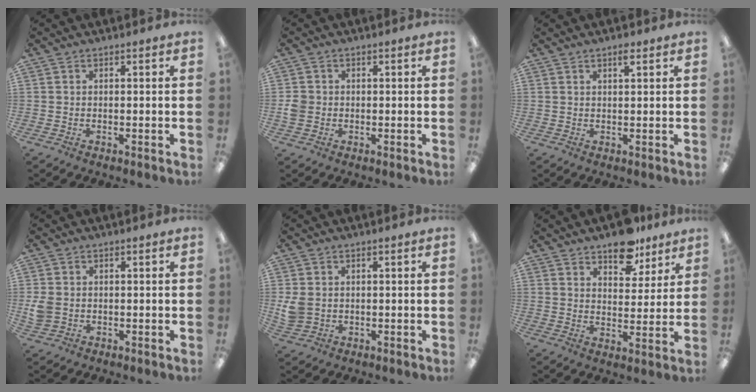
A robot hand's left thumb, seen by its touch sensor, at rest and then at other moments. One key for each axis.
{"total": 2.7, "fx": -0.2, "fy": 2.5, "fz": 0.9, "tx": -0.008, "ty": 0.002, "tz": -0.005}
{"total": 2.1, "fx": 1.6, "fy": 0.4, "fz": 1.3, "tx": -0.021, "ty": -0.002, "tz": 0.025}
{"total": 3.5, "fx": 0.1, "fy": 3.0, "fz": 1.8, "tx": -0.032, "ty": 0.001, "tz": 0.000}
{"total": 4.1, "fx": 0.9, "fy": 3.5, "fz": 1.9, "tx": -0.031, "ty": 0.004, "tz": 0.020}
{"total": 10.3, "fx": 8.1, "fy": 5.1, "fz": 3.9, "tx": -0.039, "ty": -0.049, "tz": 0.143}